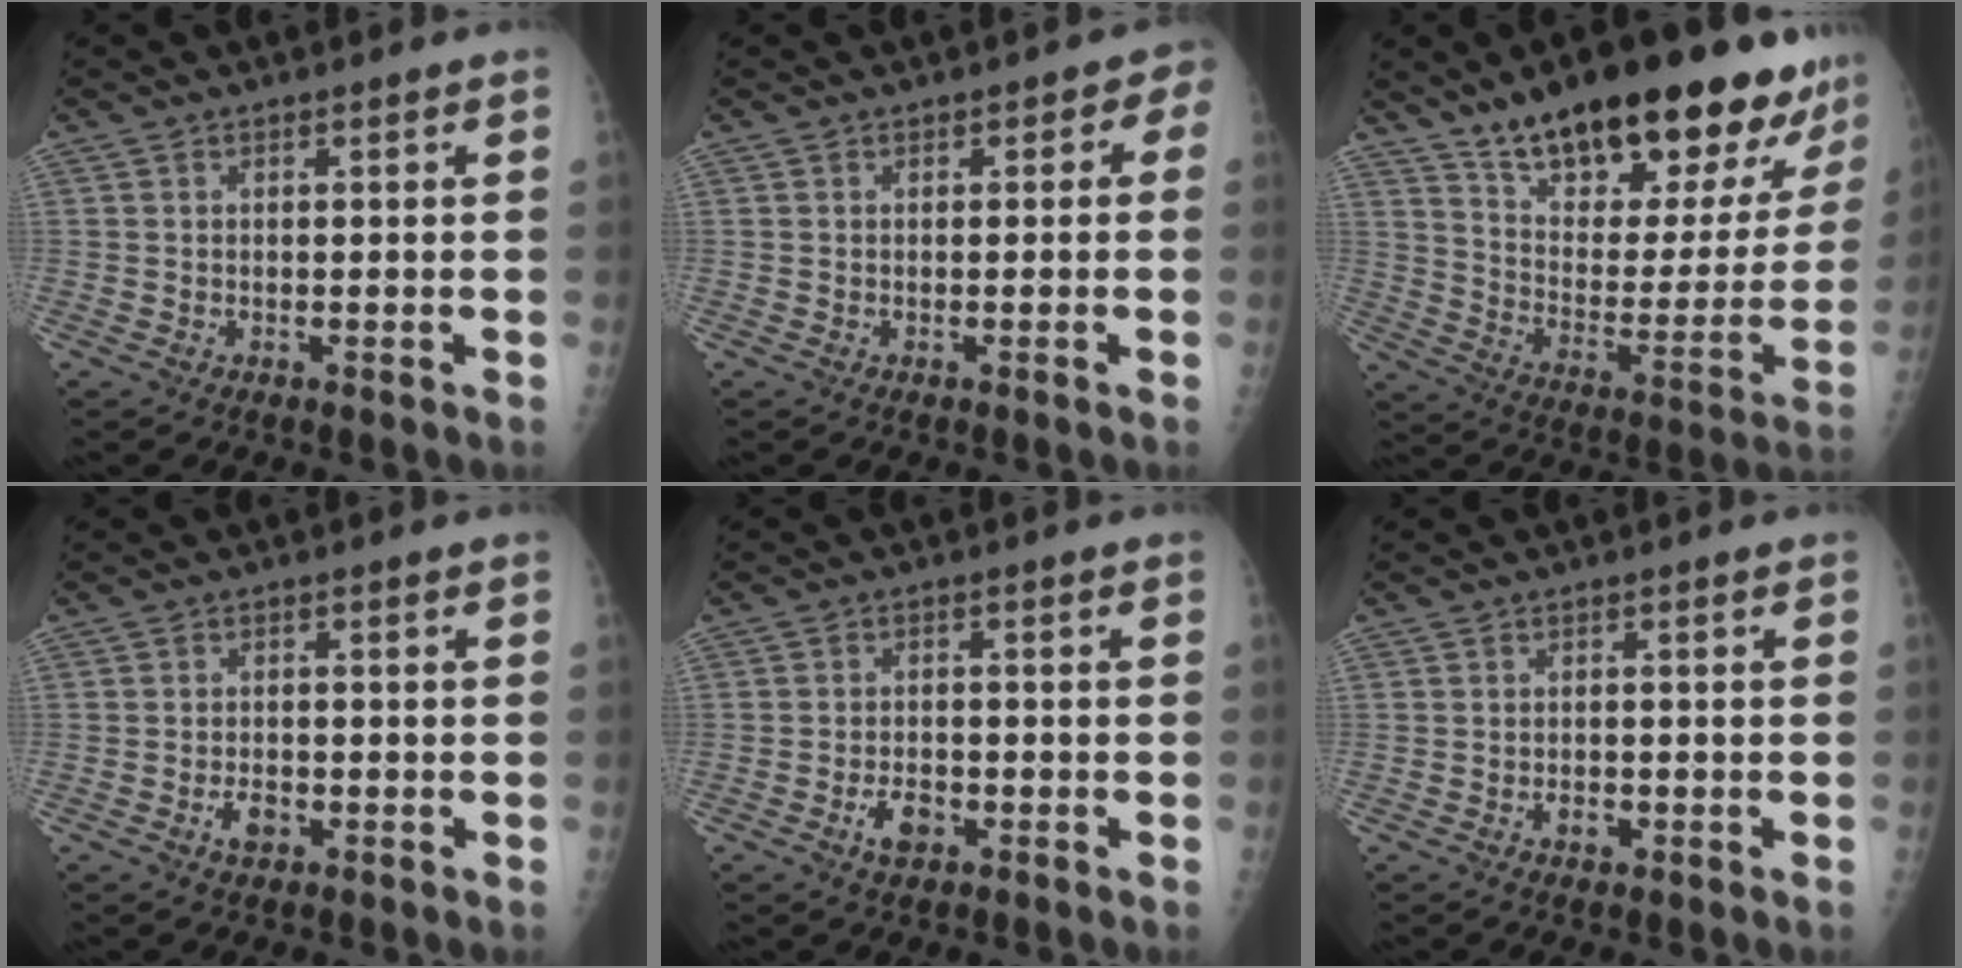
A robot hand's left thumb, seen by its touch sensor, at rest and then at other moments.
{"total": 2.2, "force": [0.1, 1.7, 1.3], "torque": [0.008, 0.008, -0.007]}
{"total": 28.9, "force": [20.4, 9.5, 18.1], "torque": [-0.231, -0.075, 0.312]}
{"total": 2.8, "force": [-1.3, 1.7, 1.8], "torque": [-0.028, 0.005, -0.021]}
{"total": 3.9, "force": [-1.9, 2.3, 2.5], "torque": [-0.038, 0.010, -0.033]}
{"total": 1.9, "force": [-0.8, 1.2, 1.1], "torque": [-0.013, 0.005, -0.012]}